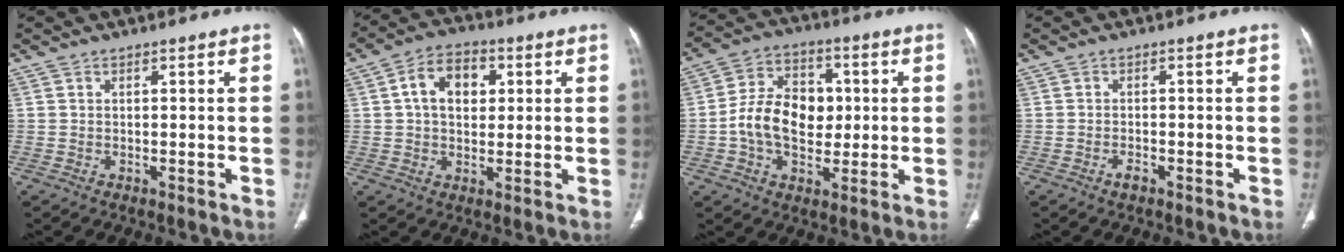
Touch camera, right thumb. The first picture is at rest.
{"total": 9.3, "force": [2.1, 6.4, 6.4], "torque": [-0.084, 0.009, 0.029]}
{"total": 13.4, "force": [-0.2, 9.6, 9.3], "torque": [-0.134, 0.019, -0.007]}
{"total": 1.5, "force": [-1.1, 0.6, 1.0], "torque": [-0.021, 0.005, -0.018]}